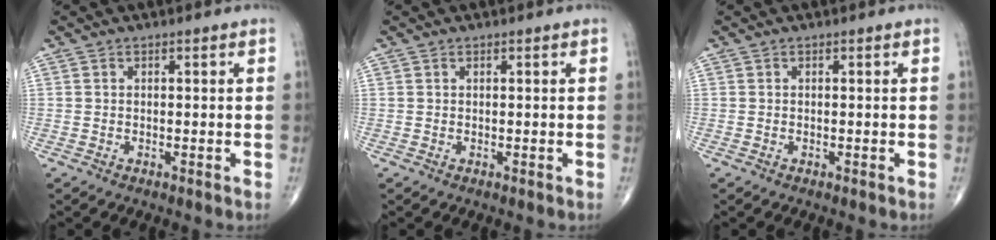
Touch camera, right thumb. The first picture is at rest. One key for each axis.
{"total": 0.0}
{"total": 0.0}